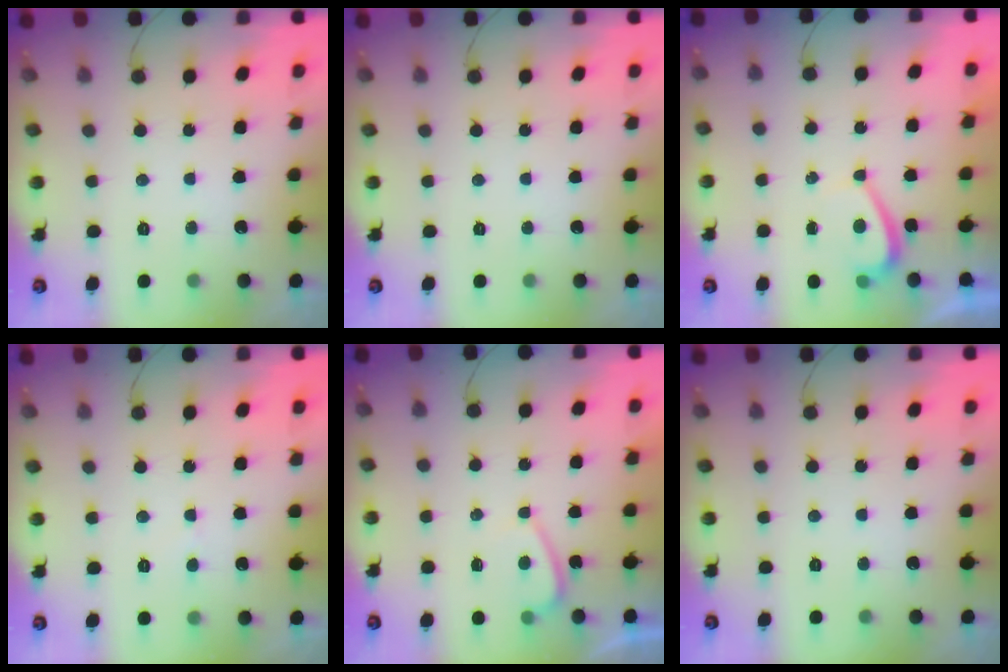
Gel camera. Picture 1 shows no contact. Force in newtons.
{"total": 0.0}
{"total": 1.8, "press": 1.7, "slide": 0.6}
{"total": 2.1, "press": 2.1, "slide": 0.2}
{"total": 2.0, "press": 1.9, "slide": 0.7}
{"total": 0.0}